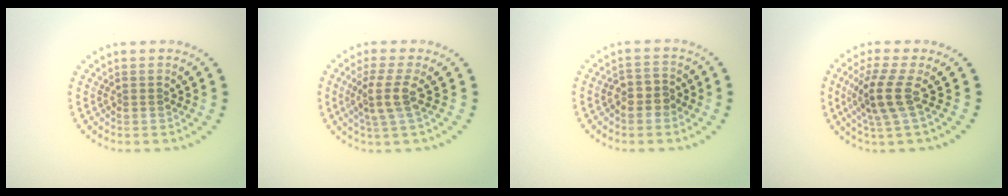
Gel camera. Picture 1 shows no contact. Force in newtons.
{"total": 2.9, "press": 2.3, "slide": 1.8}
{"total": 2.3, "press": 2.1, "slide": 1.0}
{"total": 3.6, "press": 2.7, "slide": 2.3}